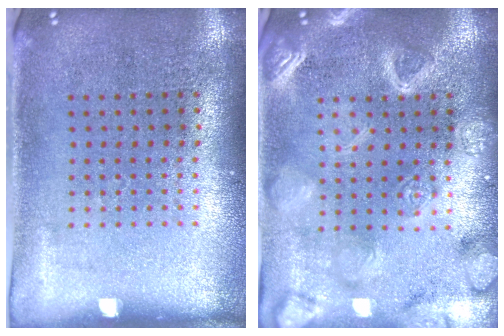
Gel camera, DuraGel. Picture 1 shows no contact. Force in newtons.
{"total": 3.2, "press": 3.2, "slide": 0.2}